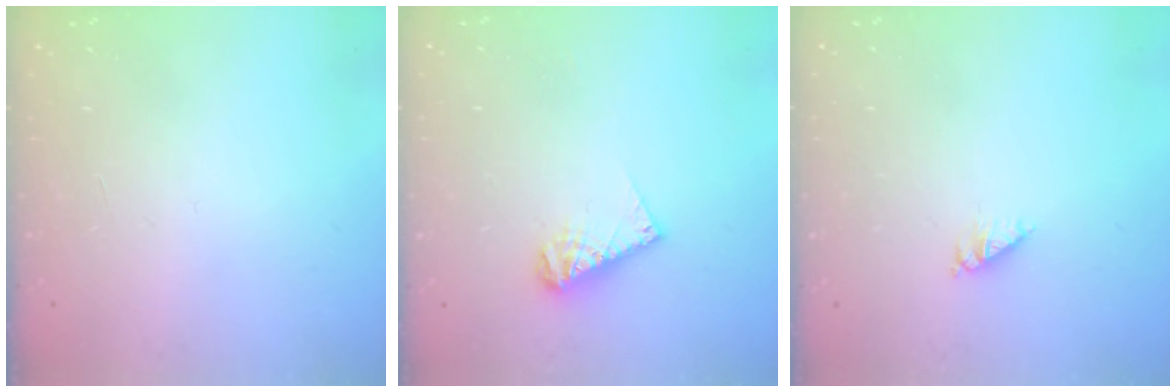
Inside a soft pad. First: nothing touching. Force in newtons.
{"total": 9.0, "press": 8.9, "slide": 0.9}
{"total": 2.8, "press": 2.8, "slide": 0.5}